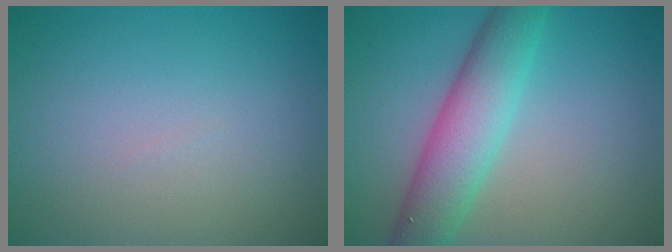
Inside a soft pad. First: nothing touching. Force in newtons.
{"total": 6.1, "press": 6.1, "slide": 0.4}